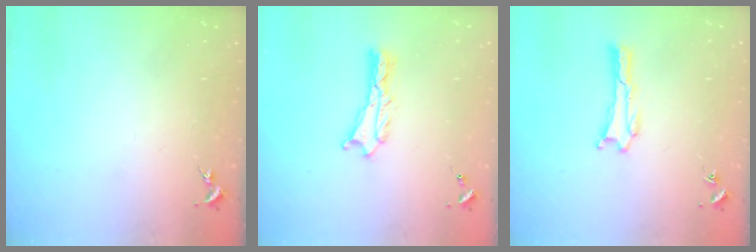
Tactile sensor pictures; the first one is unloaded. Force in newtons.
{"total": 1.1, "press": 1.1, "slide": 0.2}
{"total": 0.0}